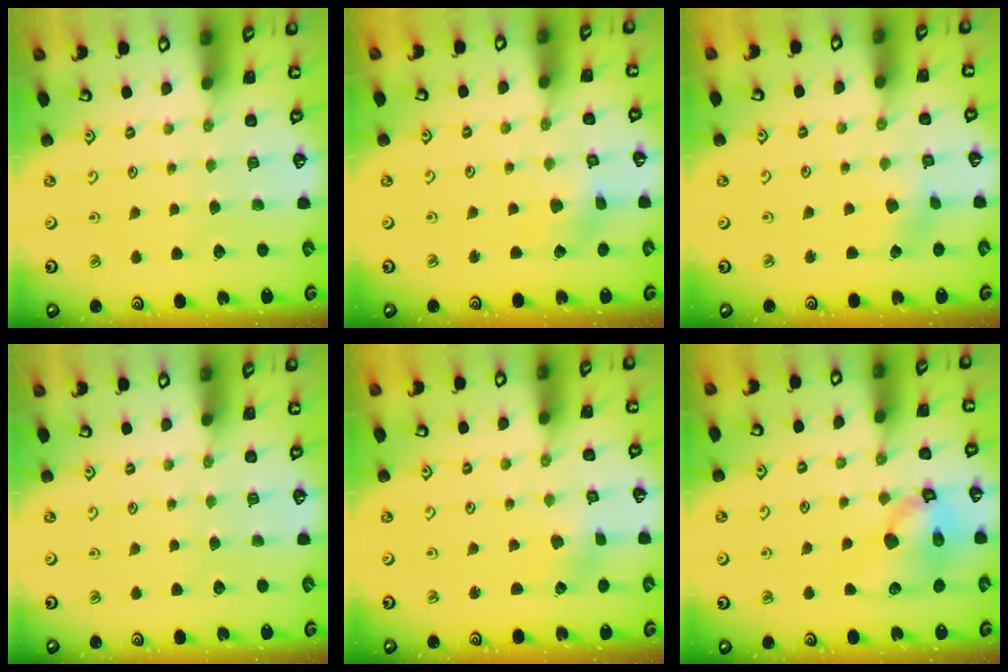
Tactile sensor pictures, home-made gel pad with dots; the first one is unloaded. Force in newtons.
{"total": 2.9, "press": 2.9, "slide": 0.3}
{"total": 4.0, "press": 4.0, "slide": 0.5}
{"total": 0.0}
{"total": 1.0, "press": 1.0, "slide": 0.0}
{"total": 13.4, "press": 13.2, "slide": 2.0}